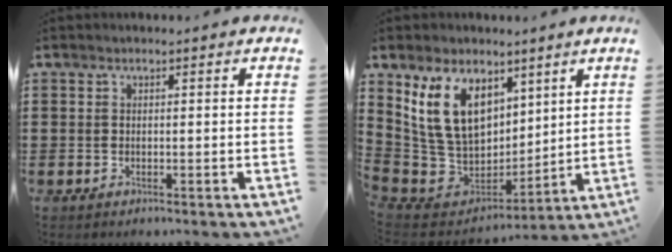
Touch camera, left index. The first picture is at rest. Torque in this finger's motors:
{"motor_torque": [1.25, -0.10, -0.33, -0.21]}